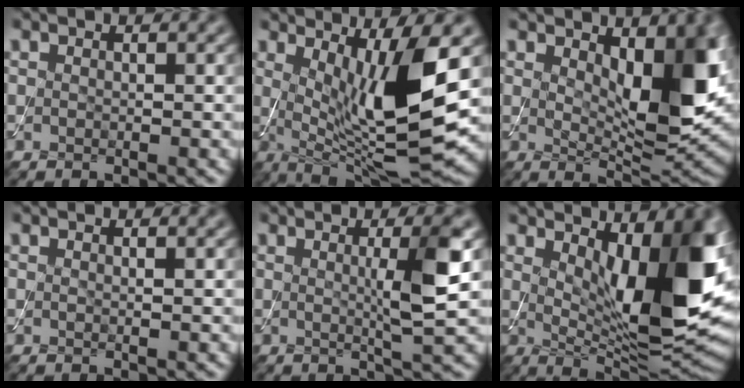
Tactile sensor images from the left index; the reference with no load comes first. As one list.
[{"total": 10.4, "force": [1.8, 2.5, 9.9], "torque": [-0.162, -0.023, 0.042]}, {"total": 8.9, "force": [2.1, 3.8, 7.8], "torque": [-0.112, -0.012, 0.042]}, {"total": 0.0}, {"total": 4.8, "force": [0.5, 0.6, 4.7], "torque": [-0.070, -0.001, 0.006]}, {"total": 13.0, "force": [2.8, 4.2, 12.0], "torque": [-0.157, -0.012, 0.048]}]